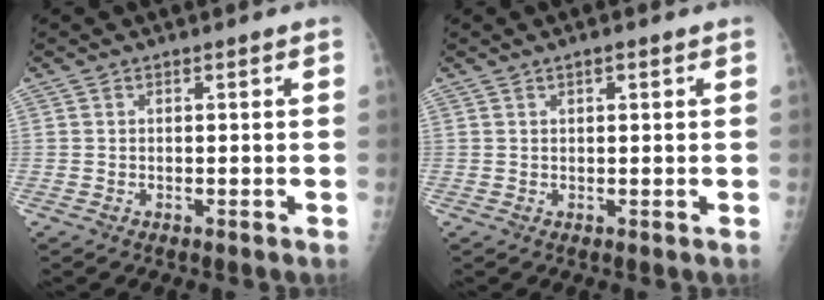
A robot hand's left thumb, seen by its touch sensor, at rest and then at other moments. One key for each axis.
{"total": 1.4, "fx": 0.8, "fy": 0.5, "fz": 1.1, "tx": -0.015, "ty": 0.000, "tz": 0.011}